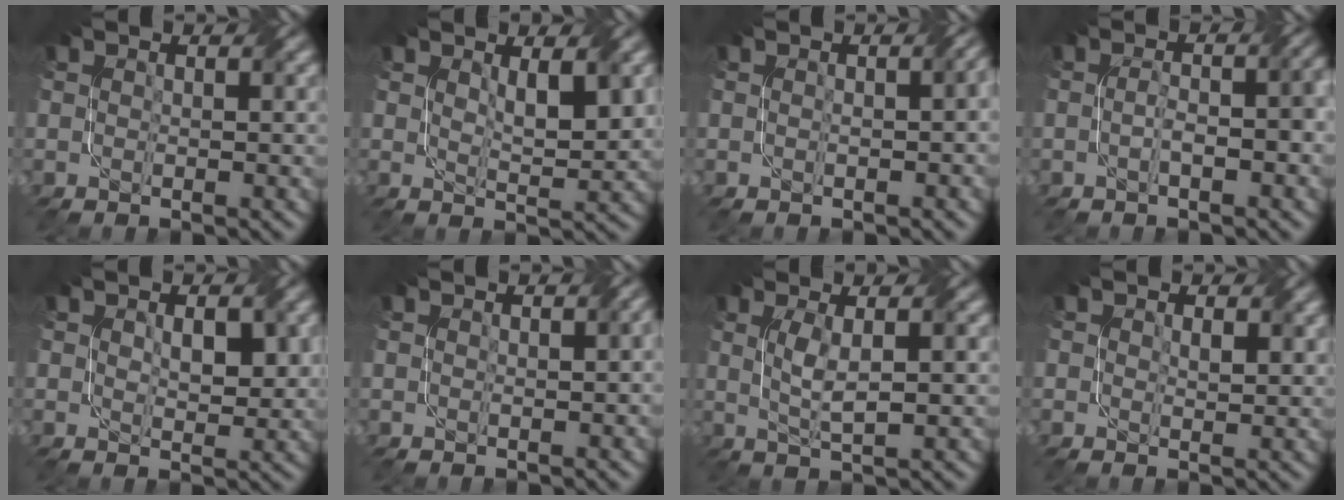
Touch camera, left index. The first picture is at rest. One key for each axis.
{"total": 3.1, "fx": 1.3, "fy": 1.0, "fz": 2.7, "tx": -0.049, "ty": -0.006, "tz": 0.026}
{"total": 2.1, "fx": 0.2, "fy": 0.7, "fz": 2.0, "tx": -0.019, "ty": 0.003, "tz": 0.003}
{"total": 3.2, "fx": -0.6, "fy": 0.9, "fz": 3.0, "tx": -0.040, "ty": 0.007, "tz": -0.010}
{"total": 2.9, "fx": 0.7, "fy": 1.7, "fz": 2.3, "tx": -0.038, "ty": -0.007, "tz": 0.017}
{"total": 1.3, "fx": 0.2, "fy": 0.4, "fz": 1.2, "tx": -0.012, "ty": 0.003, "tz": 0.003}
{"total": 2.9, "fx": 0.5, "fy": 0.6, "fz": 2.8, "tx": -0.056, "ty": -0.001, "tz": 0.013}
{"total": 1.6, "fx": 0.7, "fy": 1.0, "fz": 1.1, "tx": -0.014, "ty": -0.004, "tz": 0.013}